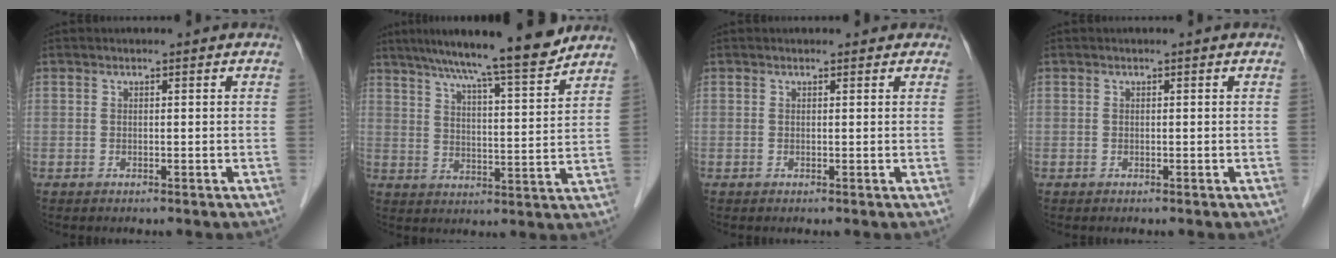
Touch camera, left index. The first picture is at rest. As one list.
[{"total": 14.0, "force": [12.2, 0.0, 7.0], "torque": [-0.107, 0.000, 0.178]}, {"total": 1.9, "force": [1.6, 1.0, 0.4], "torque": [-0.003, 0.008, 0.010]}, {"total": 0.0}]